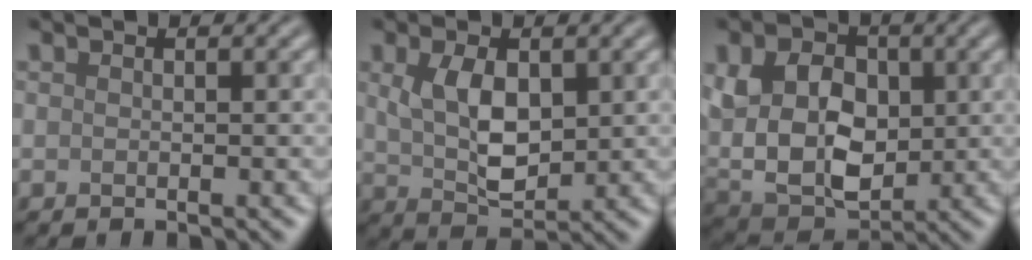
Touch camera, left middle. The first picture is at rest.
{"total": 4.9, "force": [1.0, 2.8, 3.9], "torque": [-0.087, 0.002, 0.029]}
{"total": 10.2, "force": [1.1, 7.3, 7.0], "torque": [-0.152, -0.003, 0.027]}